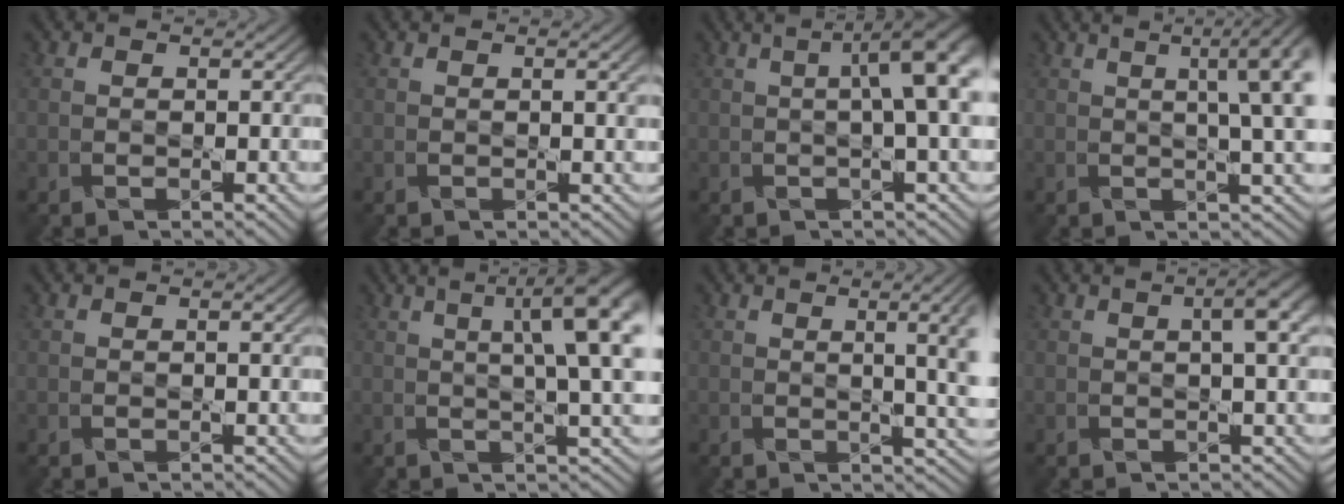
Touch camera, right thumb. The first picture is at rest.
{"total": 1.1, "force": [0.5, -0.1, 0.9], "torque": [-0.017, 0.003, 0.007]}
{"total": 6.8, "force": [1.3, 1.4, 6.5], "torque": [-0.074, 0.024, 0.018]}
{"total": 7.9, "force": [2.2, 1.9, 7.4], "torque": [-0.072, 0.031, 0.020]}
{"total": 0.0}
{"total": 9.9, "force": [2.6, 2.1, 9.3], "torque": [-0.103, 0.024, 0.032]}
{"total": 6.9, "force": [1.1, 2.1, 6.5], "torque": [-0.058, 0.016, 0.014]}
{"total": 2.8, "force": [0.9, 0.1, 2.6], "torque": [-0.040, 0.012, 0.014]}